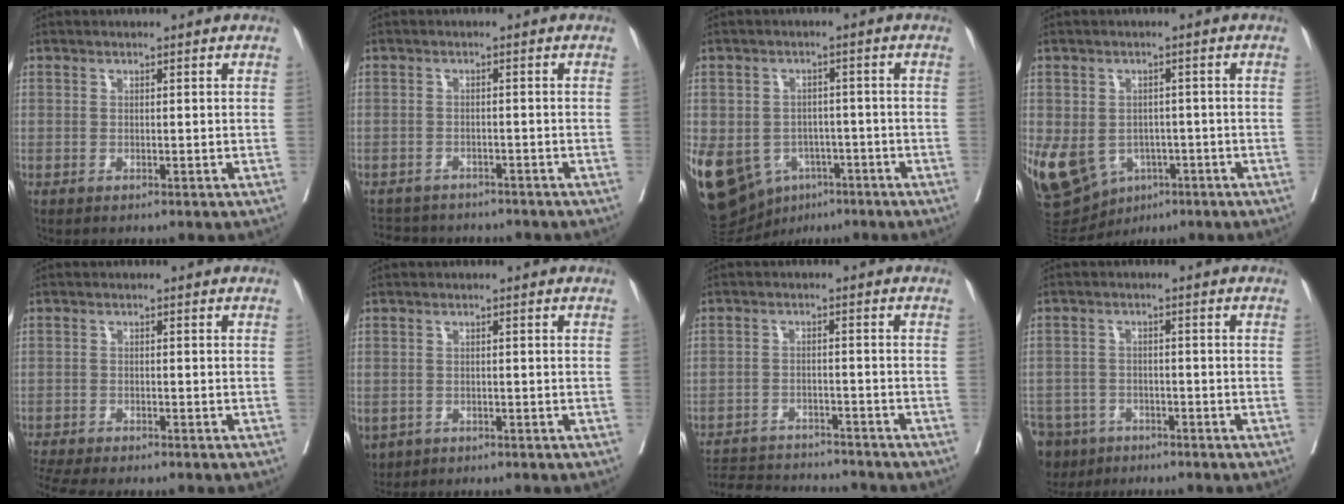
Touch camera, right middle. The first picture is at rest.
{"total": 8.2, "force": [-7.5, 2.8, 1.8], "torque": [-0.033, 0.002, -0.098]}
{"total": 21.6, "force": [-9.1, 16.7, 10.3], "torque": [-0.296, -0.008, -0.123]}
{"total": 12.2, "force": [-4.5, 9.4, 6.2], "torque": [-0.138, 0.006, -0.058]}
{"total": 7.1, "force": [-6.1, 0.9, 3.5], "torque": [-0.060, -0.004, -0.099]}
{"total": 4.3, "force": [-2.3, 3.4, 1.4], "torque": [-0.037, -0.004, -0.033]}
{"total": 12.7, "force": [-12.2, 1.7, 3.1], "torque": [-0.056, 0.003, -0.175]}
{"total": 11.4, "force": [-7.7, 7.8, 3.1], "torque": [-0.098, -0.010, -0.118]}